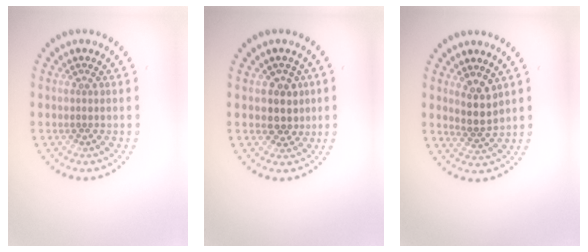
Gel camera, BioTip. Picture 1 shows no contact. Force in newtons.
{"total": 2.5, "press": 2.2, "slide": 1.1}
{"total": 2.6, "press": 2.2, "slide": 1.4}